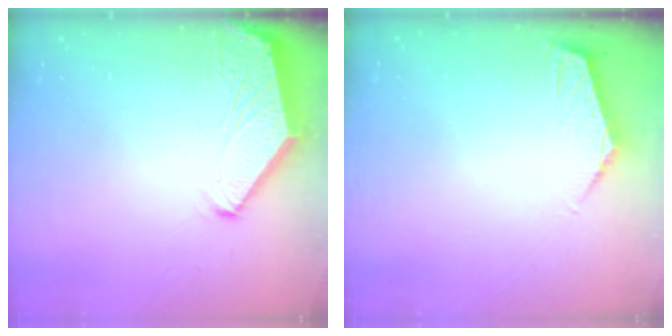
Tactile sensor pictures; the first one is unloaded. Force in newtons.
{"total": 0.8, "press": 0.7, "slide": 0.4}